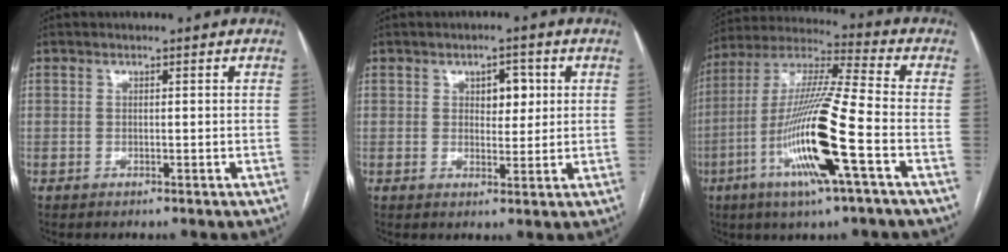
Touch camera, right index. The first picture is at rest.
{"total": 3.9, "force": [1.2, 2.2, 3.0], "torque": [-0.038, 0.007, 0.019]}
{"total": 17.7, "force": [-6.0, 0.1, 16.7], "torque": [-0.336, -0.014, -0.118]}